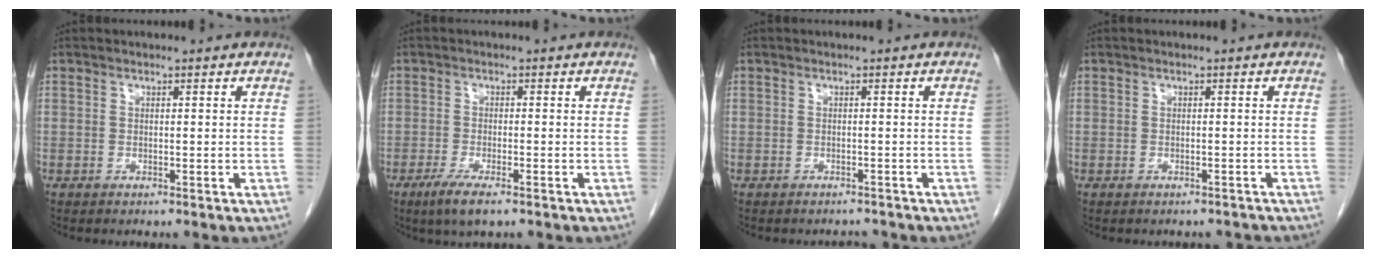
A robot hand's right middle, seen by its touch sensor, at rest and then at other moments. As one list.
[{"total": 4.6, "force": [-2.9, 0.8, 3.5], "torque": [-0.070, -0.012, -0.048]}, {"total": 1.8, "force": [-1.7, 0.5, -0.1], "torque": [0.000, -0.005, -0.023]}, {"total": 2.5, "force": [-2.3, 1.0, 0.3], "torque": [-0.007, -0.002, -0.027]}]